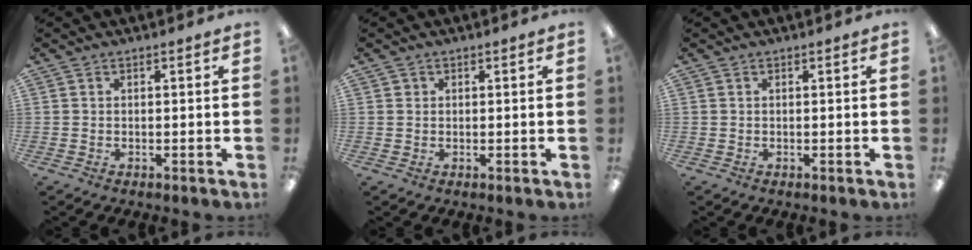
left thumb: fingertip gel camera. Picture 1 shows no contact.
{"total": 0.9, "force": [0.4, 0.8, -0.1], "torque": [0.001, 0.003, 0.006]}
{"total": 0.0}